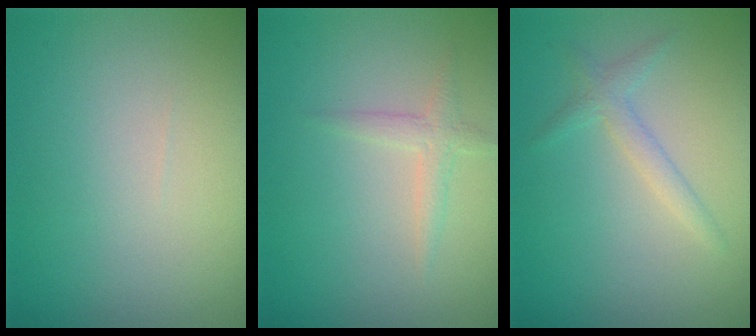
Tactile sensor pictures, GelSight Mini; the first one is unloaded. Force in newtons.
{"total": 1.5, "press": 1.5, "slide": 0.0}
{"total": 1.6, "press": 1.6, "slide": 0.0}